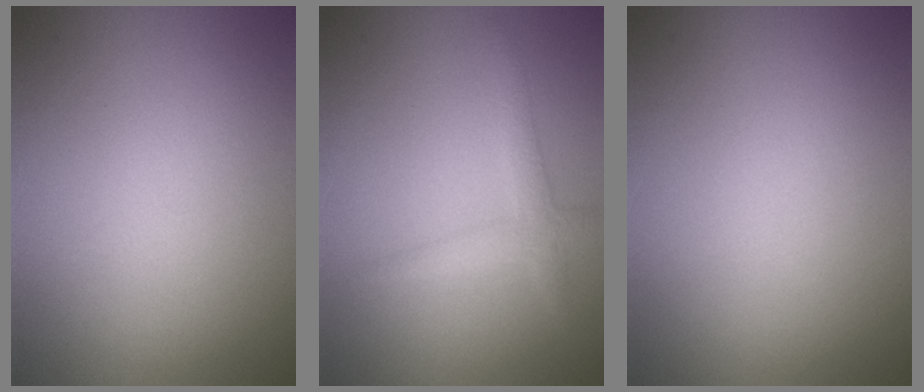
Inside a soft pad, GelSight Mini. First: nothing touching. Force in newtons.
{"total": 2.0, "press": 2.0, "slide": 0.1}
{"total": 0.0}